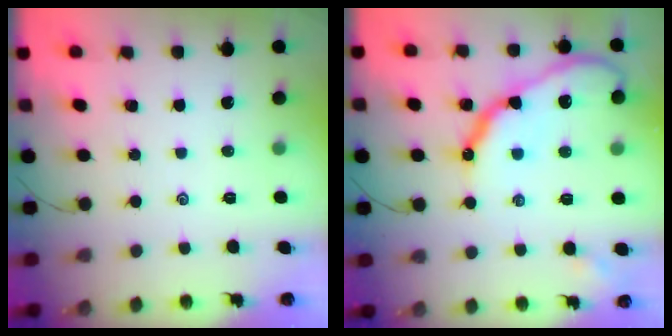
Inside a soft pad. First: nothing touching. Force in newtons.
{"total": 16.5, "press": 16.4, "slide": 1.3}